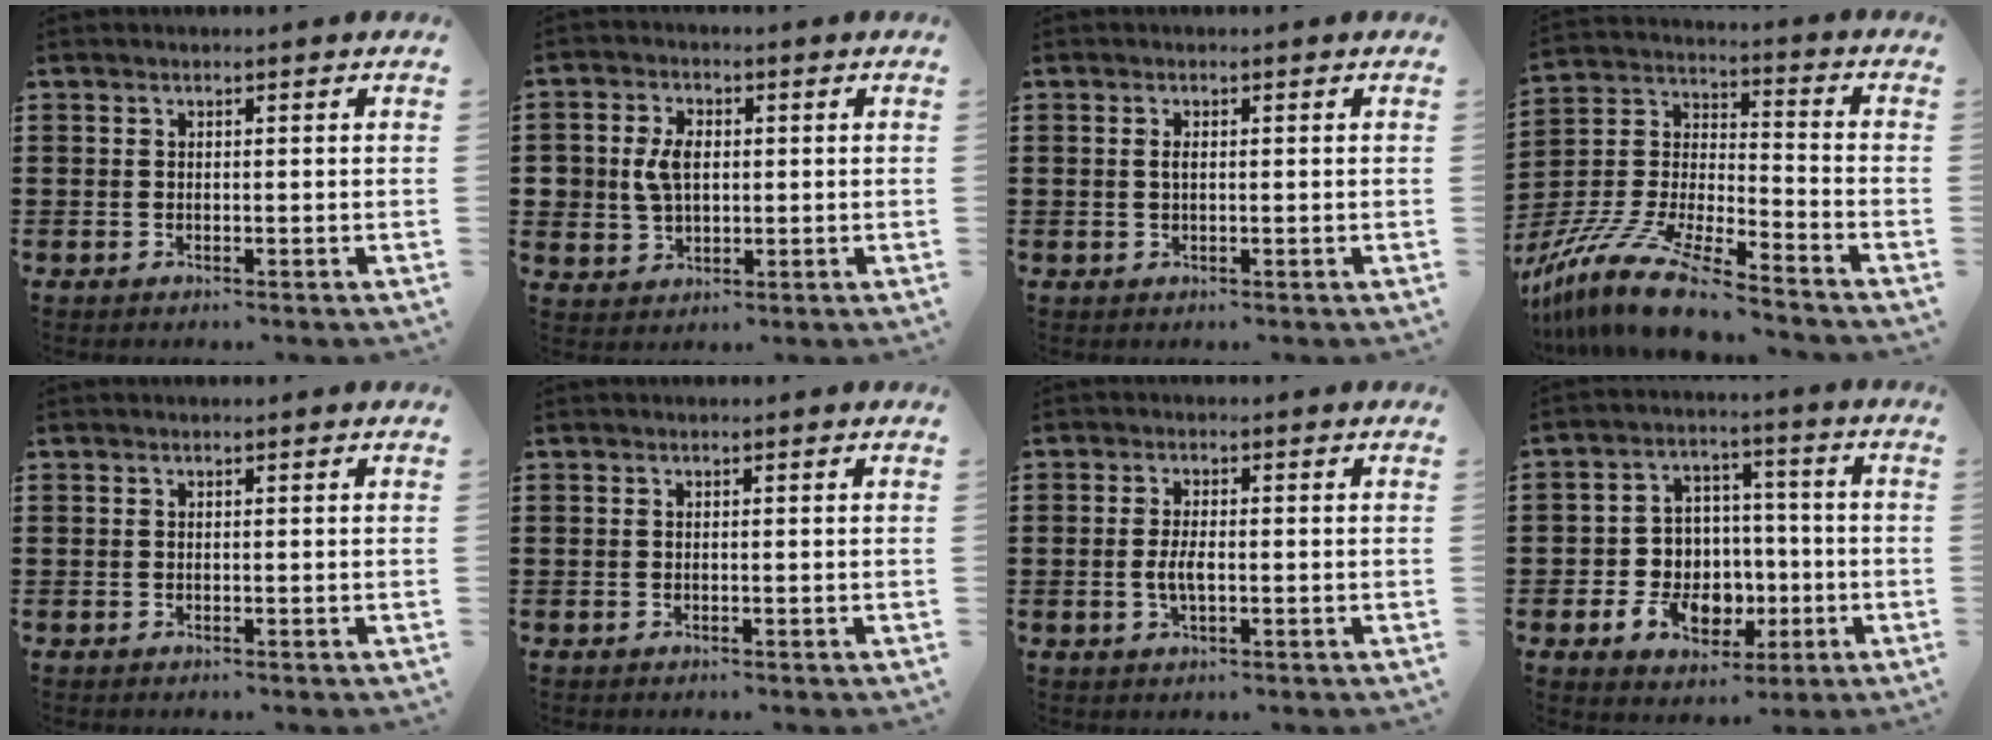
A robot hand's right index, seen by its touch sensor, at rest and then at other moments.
{"total": 4.9, "force": [0.3, 3.7, 3.2], "torque": [-0.079, 0.010, 0.002]}
{"total": 1.0, "force": [-0.1, 0.3, 0.9], "torque": [-0.019, 0.002, -0.003]}
{"total": 13.4, "force": [-11.8, 1.2, 6.3], "torque": [-0.147, 0.015, -0.236]}
{"total": 0.0}
{"total": 0.0}
{"total": 3.2, "force": [-0.6, 1.3, 2.9], "torque": [-0.068, -0.005, -0.016]}
{"total": 8.5, "force": [-2.1, 7.3, 3.8], "torque": [-0.082, 0.018, -0.026]}